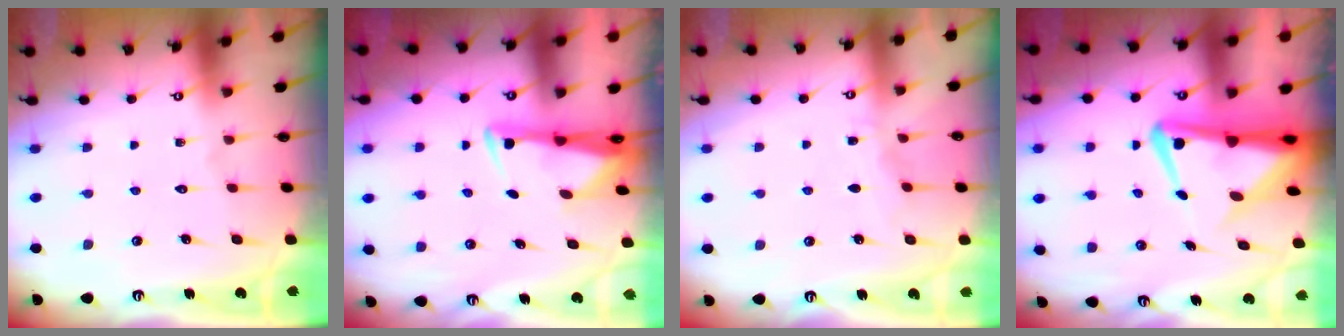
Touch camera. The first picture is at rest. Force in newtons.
{"total": 2.9, "press": 2.7, "slide": 0.9}
{"total": 4.1, "press": 4.1, "slide": 0.5}
{"total": 7.7, "press": 7.6, "slide": 1.3}